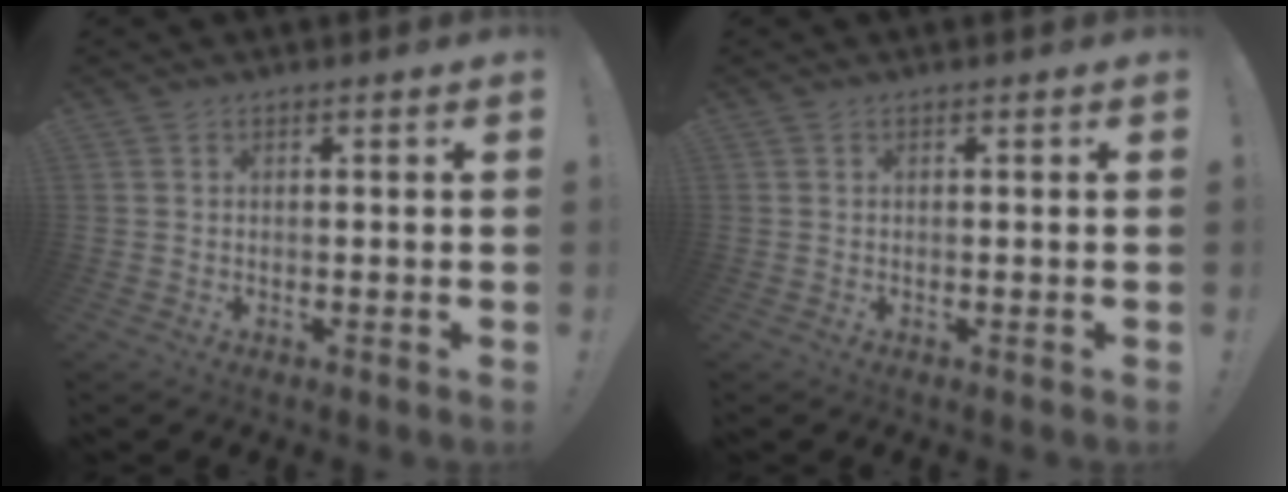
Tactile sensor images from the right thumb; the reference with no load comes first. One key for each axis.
{"total": 0.0}